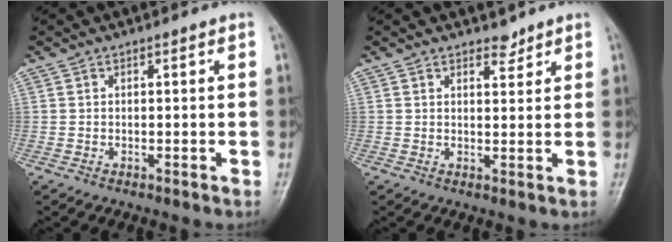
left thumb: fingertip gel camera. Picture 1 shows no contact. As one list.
[{"total": 2.3, "force": [1.9, 1.0, 0.6], "torque": [0.004, -0.014, 0.027]}]